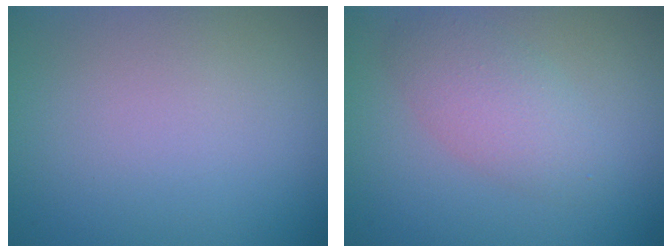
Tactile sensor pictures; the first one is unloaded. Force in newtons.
{"total": 3.2, "press": 3.2, "slide": 0.1}